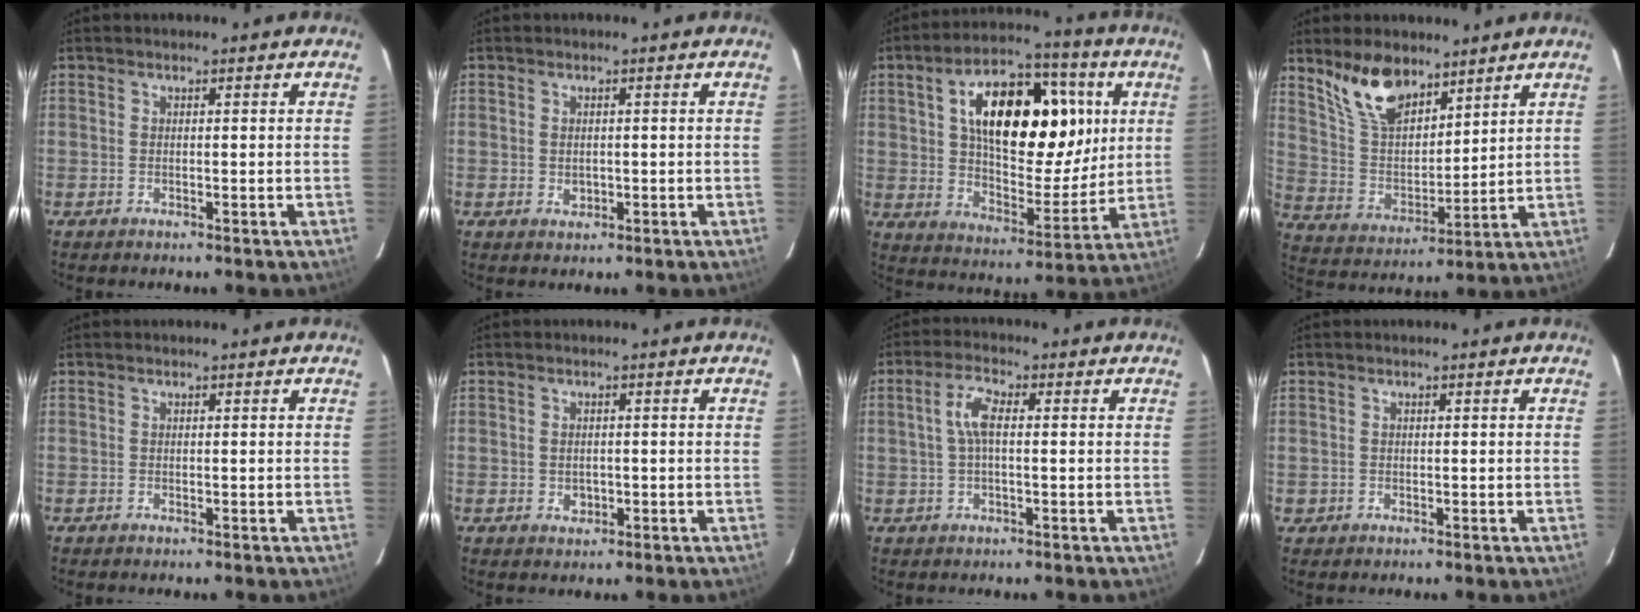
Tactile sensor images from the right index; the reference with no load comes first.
{"total": 1.1, "force": [0.0, 0.8, 0.7], "torque": [-0.011, 0.002, 0.001]}
{"total": 21.4, "force": [5.9, 11.0, 17.4], "torque": [-0.291, 0.026, 0.098]}
{"total": 12.5, "force": [9.0, 5.7, 6.5], "torque": [-0.130, 0.013, 0.182]}
{"total": 0.0}
{"total": 2.1, "force": [-0.3, 1.7, 1.1], "torque": [-0.017, 0.003, -0.001]}
{"total": 4.4, "force": [0.4, 1.5, 4.2], "torque": [-0.084, 0.010, 0.007]}
{"total": 1.1, "force": [-0.2, 1.1, 0.0], "torque": [0.000, 0.003, -0.001]}